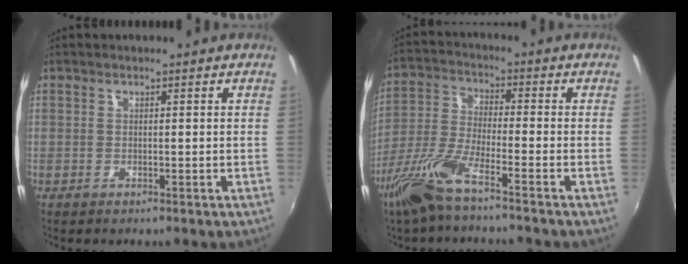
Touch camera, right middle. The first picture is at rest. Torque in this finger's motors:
{"motor_torque": [0.94, -1.15, 0.43, 0.12]}